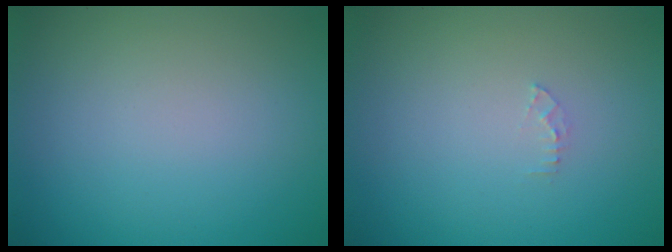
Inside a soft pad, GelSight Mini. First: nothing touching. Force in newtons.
{"total": 0.7, "press": 0.7, "slide": 0.1}